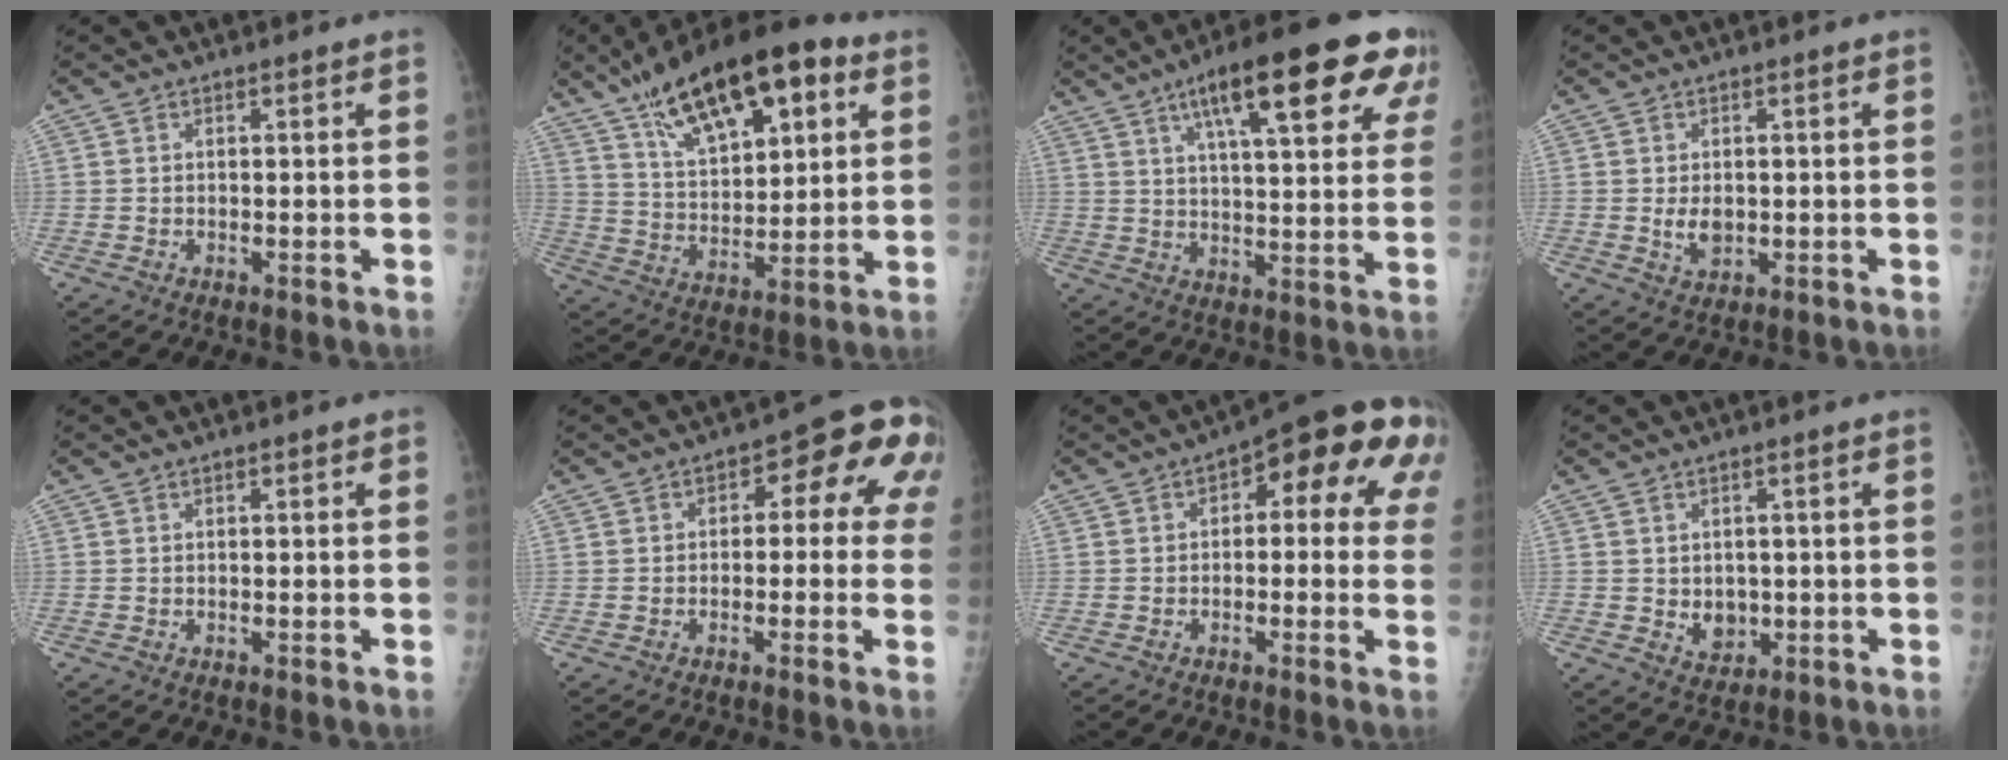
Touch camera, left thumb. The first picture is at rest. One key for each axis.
{"total": 21.8, "fx": 11.5, "fy": 9.2, "fz": 16.1, "tx": -0.236, "ty": -0.023, "tz": 0.197}
{"total": 22.1, "fx": 11.3, "fy": 5.7, "fz": 18.1, "tx": -0.240, "ty": -0.008, "tz": 0.160}
{"total": 3.6, "fx": -0.3, "fy": 2.4, "fz": 2.6, "tx": -0.034, "ty": -0.005, "tz": 0.002}
{"total": 0.7, "fx": 0.2, "fy": 0.4, "fz": 0.6, "tx": -0.006, "ty": 0.002, "tz": 0.000}
{"total": 11.0, "fx": 1.7, "fy": 6.1, "fz": 9.0, "tx": -0.059, "ty": 0.035, "tz": 0.007}
{"total": 15.6, "fx": 4.3, "fy": 7.0, "fz": 13.3, "tx": -0.116, "ty": 0.021, "tz": 0.034}
{"total": 4.3, "fx": -0.4, "fy": 3.6, "fz": 2.5, "tx": -0.012, "ty": -0.003, "tz": 0.005}